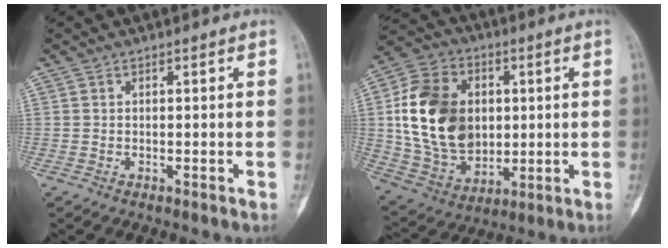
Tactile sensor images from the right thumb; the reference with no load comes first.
{"total": 20.7, "force": [2.2, 15.4, 13.7], "torque": [-0.232, 0.002, 0.053]}